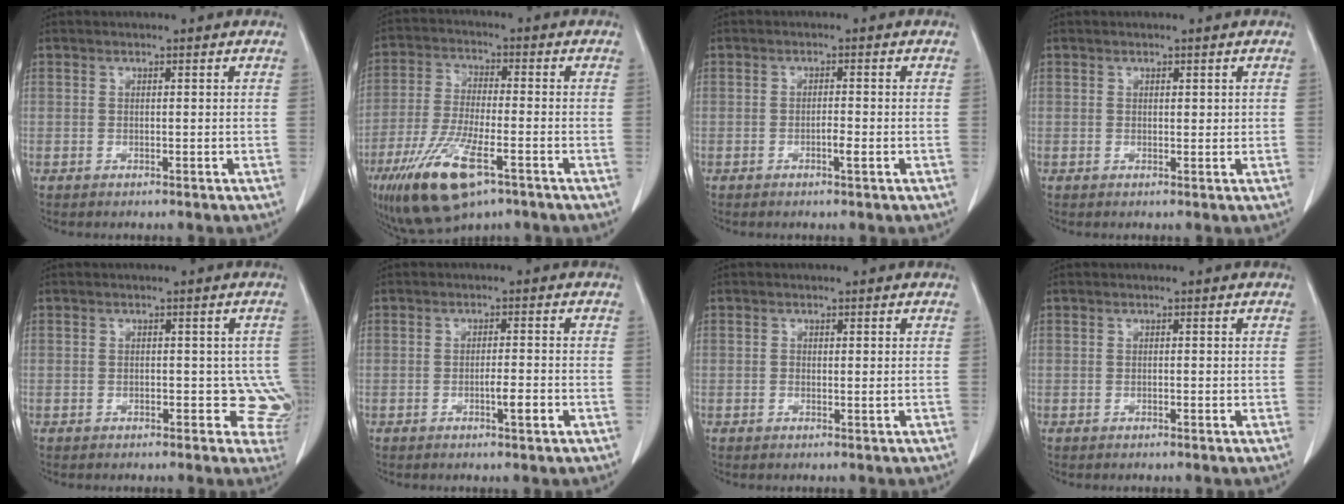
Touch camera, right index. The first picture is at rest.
{"total": 13.5, "force": [-7.3, 3.4, 10.9], "torque": [-0.221, -0.026, -0.124]}
{"total": 1.8, "force": [-0.7, 0.2, 1.7], "torque": [-0.029, 0.000, -0.011]}
{"total": 0.9, "force": [0.4, 0.5, 0.5], "torque": [-0.003, -0.001, 0.005]}
{"total": 4.7, "force": [-1.0, 3.0, 3.4], "torque": [-0.006, 0.010, -0.010]}
{"total": 3.0, "force": [-1.2, 0.3, 2.8], "torque": [-0.043, 0.000, -0.017]}
{"total": 0.8, "force": [-0.1, 0.2, 0.7], "torque": [-0.012, -0.001, -0.002]}
{"total": 0.6, "force": [-0.2, 0.2, 0.5], "torque": [-0.007, 0.001, -0.001]}